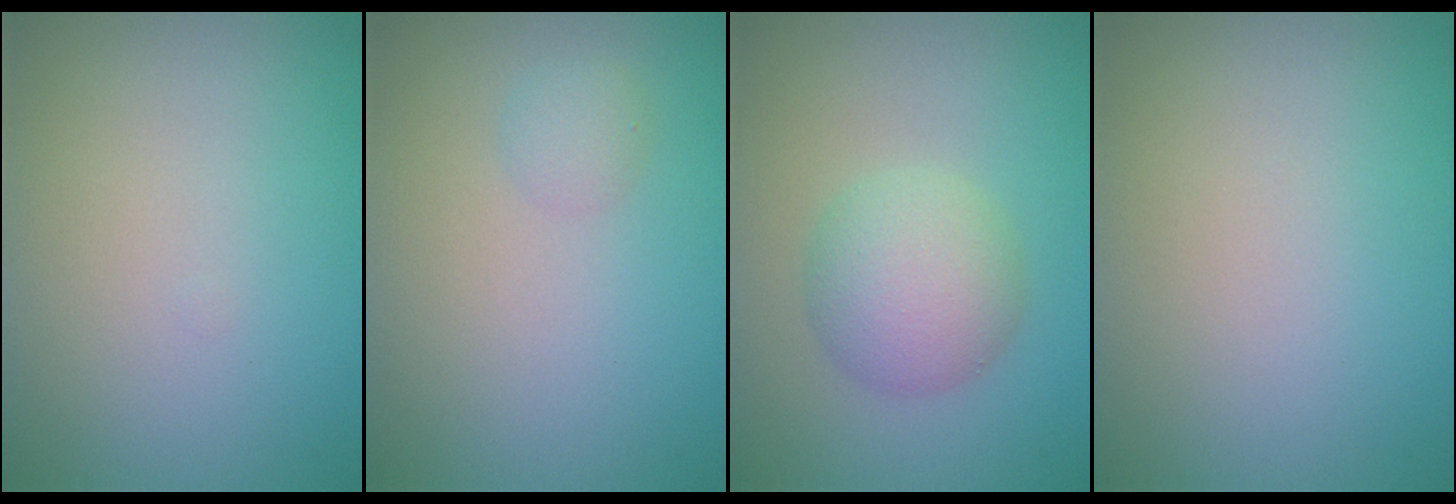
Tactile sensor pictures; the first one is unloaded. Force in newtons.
{"total": 1.1, "press": 1.1, "slide": 0.1}
{"total": 4.3, "press": 4.3, "slide": 0.1}
{"total": 0.0}